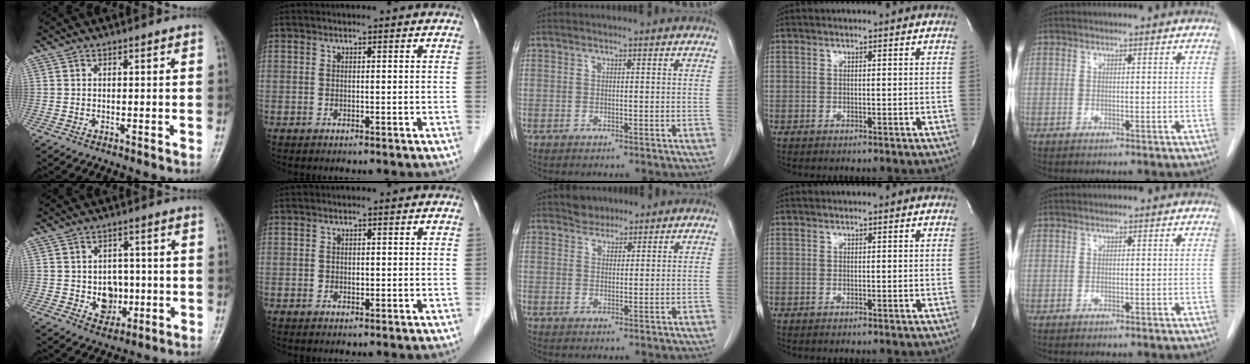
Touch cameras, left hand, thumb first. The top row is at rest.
{"thumb": {"total": 6.3, "force": [-0.7, 5.2, 3.4], "torque": [-0.014, 0.005, -0.002]}, "index": {"total": 0.9, "force": [-0.1, 0.7, 0.6], "torque": [-0.012, 0.001, -0.001]}, "middle": {"total": 2.5, "force": [2.1, 1.3, 0.0], "torque": [-0.002, 0.005, 0.034]}}